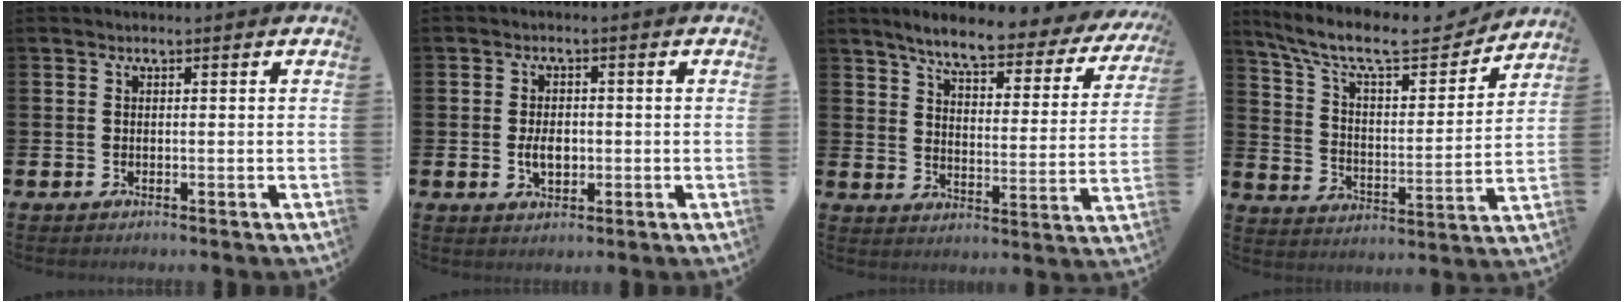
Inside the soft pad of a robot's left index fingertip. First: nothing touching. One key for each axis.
{"total": 3.4, "fx": -0.2, "fy": 2.1, "fz": 2.6, "tx": -0.034, "ty": -0.002, "tz": -0.008}
{"total": 6.7, "fx": 5.9, "fy": 0.9, "fz": 3.1, "tx": -0.079, "ty": -0.041, "tz": 0.092}
{"total": 10.8, "fx": 9.4, "fy": 2.7, "fz": 4.5, "tx": -0.125, "ty": -0.057, "tz": 0.161}